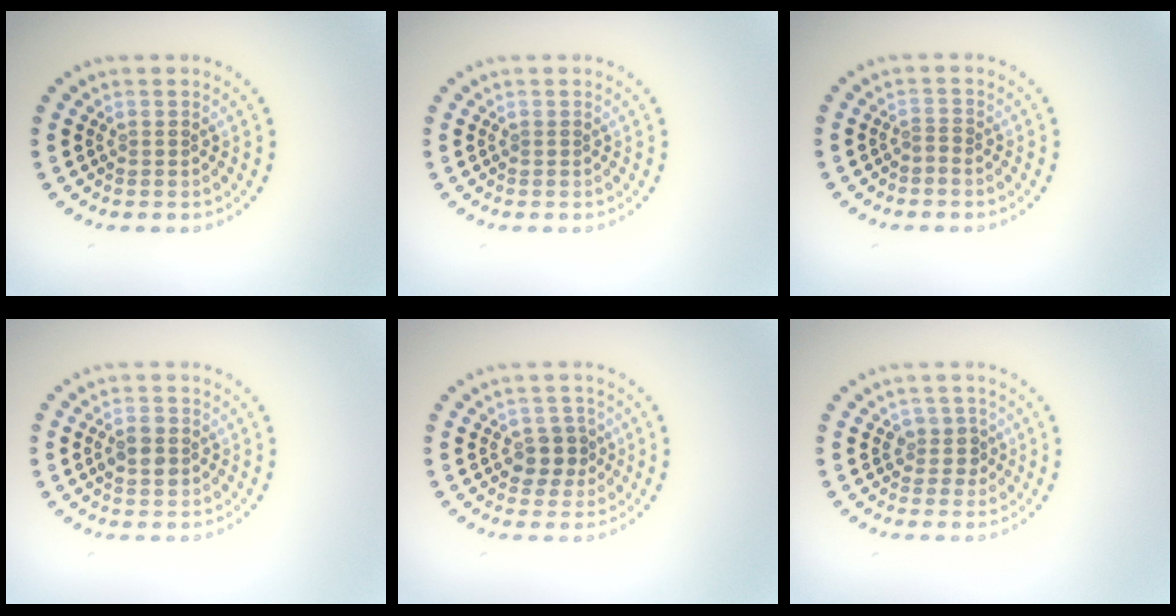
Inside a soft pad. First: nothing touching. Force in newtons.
{"total": 0.0}
{"total": 0.5, "press": 0.1, "slide": 0.5}
{"total": 2.7, "press": 2.7, "slide": 0.1}
{"total": 2.7, "press": 2.6, "slide": 1.0}
{"total": 1.7, "press": 1.5, "slide": 1.0}